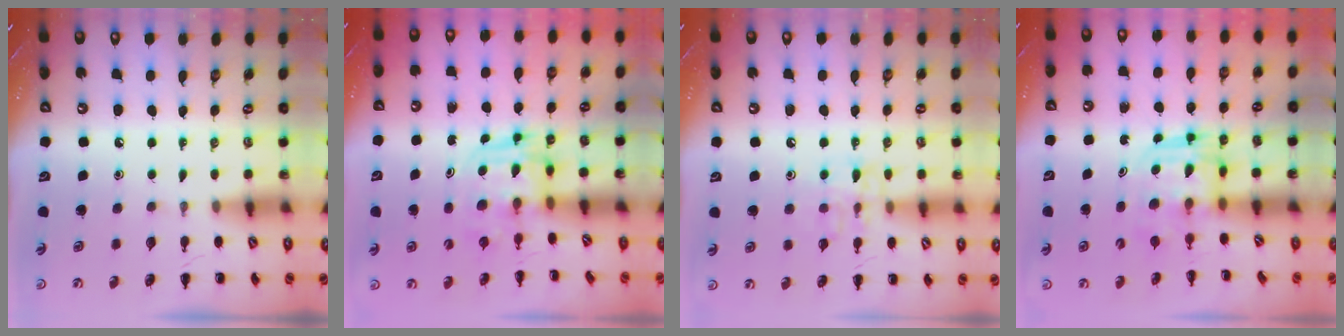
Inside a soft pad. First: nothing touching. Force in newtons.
{"total": 3.2, "press": 3.1, "slide": 0.5}
{"total": 7.8, "press": 7.8, "slide": 0.8}
{"total": 3.3, "press": 3.3, "slide": 0.2}